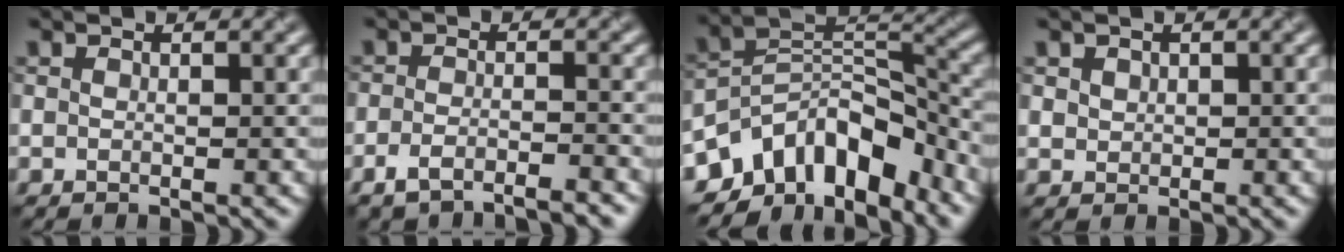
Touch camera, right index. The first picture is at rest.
{"total": 4.0, "force": [-3.3, 0.9, 2.1], "torque": [-0.038, -0.005, -0.058]}
{"total": 9.3, "force": [-6.5, 5.0, 4.4], "torque": [-0.053, 0.006, -0.123]}
{"total": 1.0, "force": [0.4, 0.9, 0.2], "torque": [-0.001, -0.003, 0.013]}